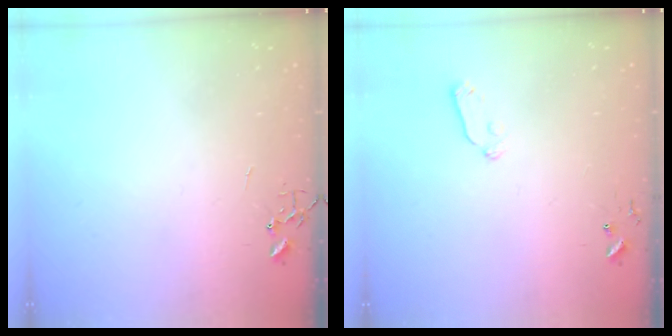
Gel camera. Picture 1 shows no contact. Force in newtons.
{"total": 5.9, "press": 5.9, "slide": 0.8}